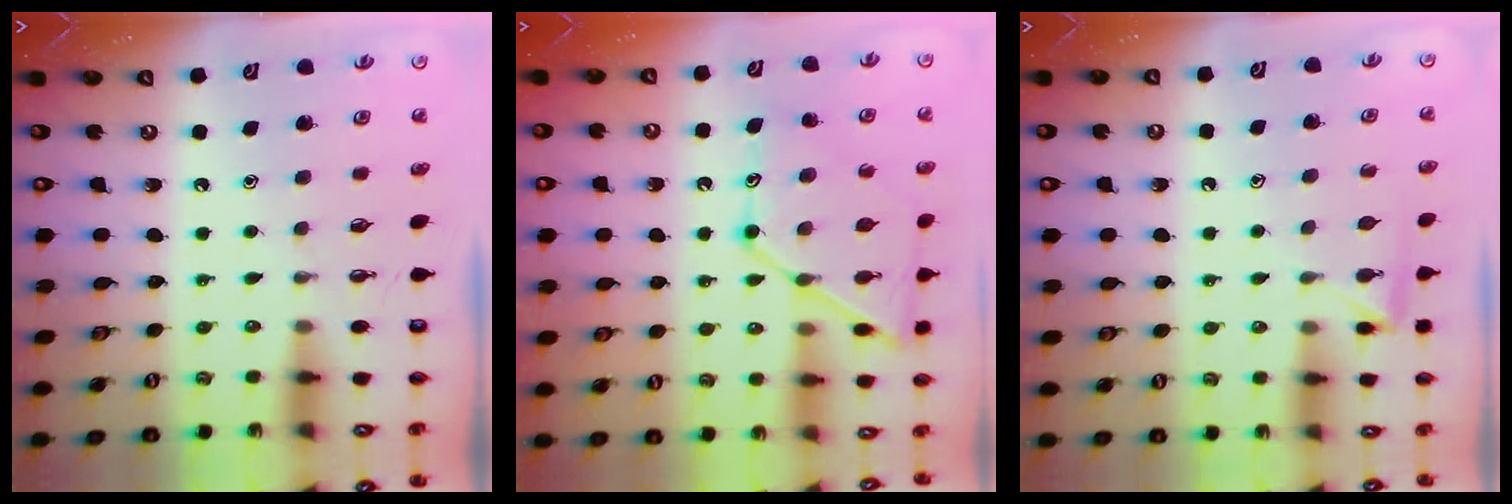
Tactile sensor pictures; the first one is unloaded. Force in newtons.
{"total": 14.9, "press": 14.8, "slide": 1.2}
{"total": 3.9, "press": 3.9, "slide": 0.3}